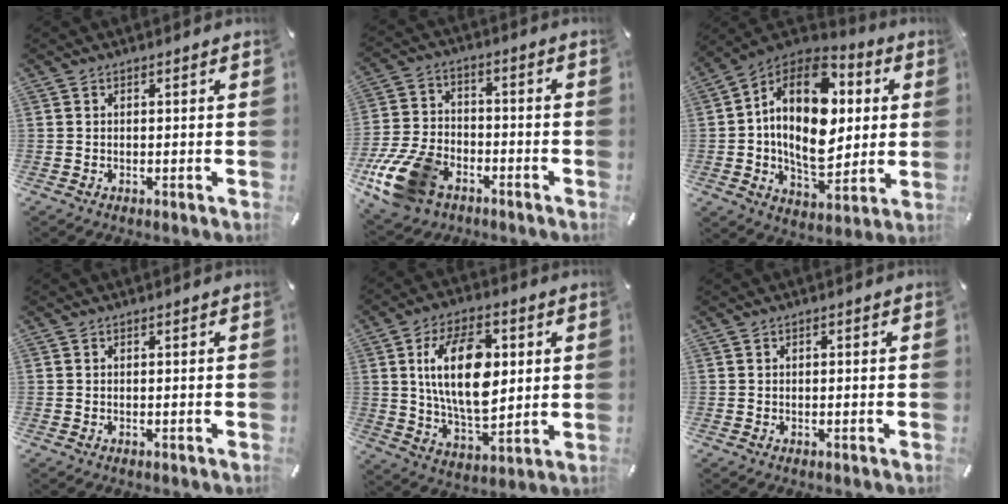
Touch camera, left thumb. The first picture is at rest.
{"total": 14.5, "force": [-7.4, 9.5, 8.1], "torque": [-0.169, 0.045, -0.129]}
{"total": 21.4, "force": [3.5, 13.8, 15.9], "torque": [-0.286, -0.013, 0.057]}
{"total": 0.0}
{"total": 18.3, "force": [3.7, 10.8, 14.3], "torque": [-0.270, 0.002, 0.058]}
{"total": 0.0}